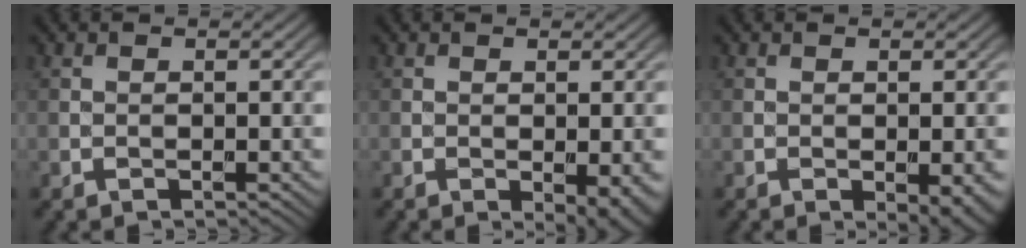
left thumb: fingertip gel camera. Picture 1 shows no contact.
{"total": 3.3, "force": [-1.1, 1.1, 2.9], "torque": [-0.039, -0.010, -0.011]}
{"total": 3.7, "force": [-1.5, 1.2, 3.2], "torque": [-0.045, -0.009, -0.016]}